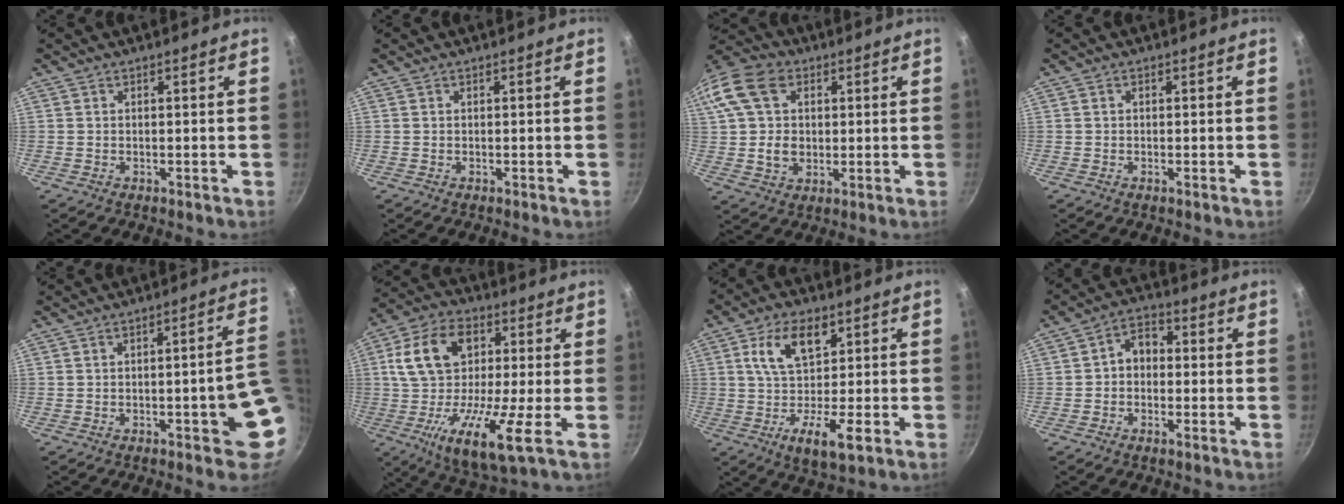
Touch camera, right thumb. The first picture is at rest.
{"total": 0.0}
{"total": 17.0, "force": [4.3, 13.0, 10.1], "torque": [-0.203, 0.019, 0.071]}
{"total": 0.5, "force": [0.0, 0.3, 0.4], "torque": [-0.010, 0.003, -0.004]}
{"total": 10.1, "force": [-2.1, 2.4, 9.6], "torque": [-0.094, 0.025, -0.023]}
{"total": 18.8, "force": [-0.6, 8.5, 16.8], "torque": [-0.283, 0.011, -0.035]}
{"total": 12.1, "force": [0.8, 6.3, 10.2], "torque": [-0.155, -0.001, 0.006]}
{"total": 5.8, "force": [-0.2, 4.2, 3.9], "torque": [-0.050, 0.021, -0.015]}